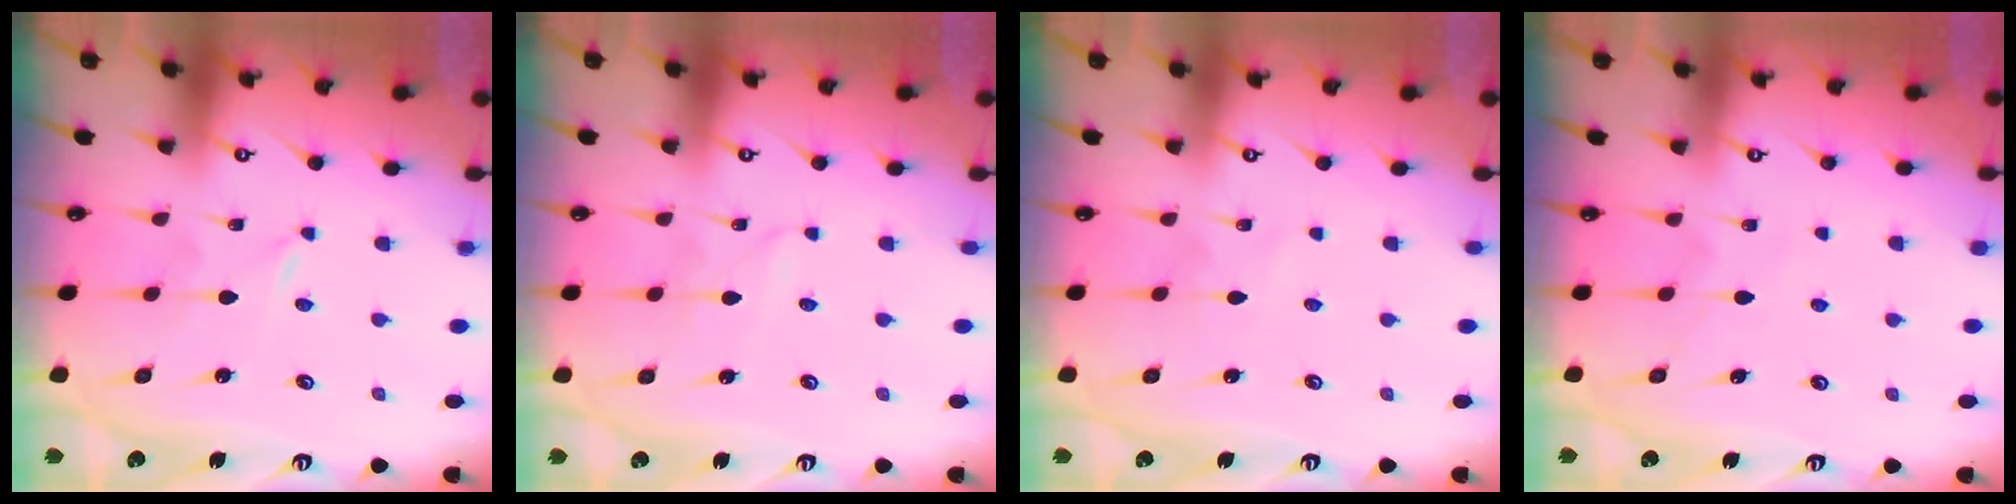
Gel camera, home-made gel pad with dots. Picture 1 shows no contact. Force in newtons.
{"total": 2.3, "press": 2.3, "slide": 0.3}
{"total": 2.7, "press": 2.7, "slide": 0.3}
{"total": 6.0, "press": 5.9, "slide": 0.8}